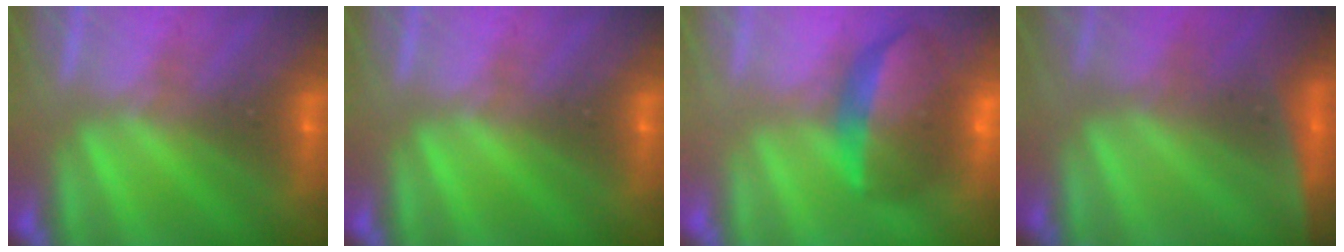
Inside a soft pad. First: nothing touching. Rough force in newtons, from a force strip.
{"total": 0.0}
{"total": 7.0}
{"total": 2.7}